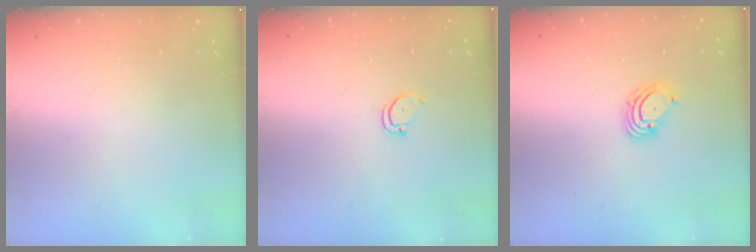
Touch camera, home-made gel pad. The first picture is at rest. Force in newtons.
{"total": 2.5, "press": 2.5, "slide": 0.3}
{"total": 3.7, "press": 3.7, "slide": 0.1}